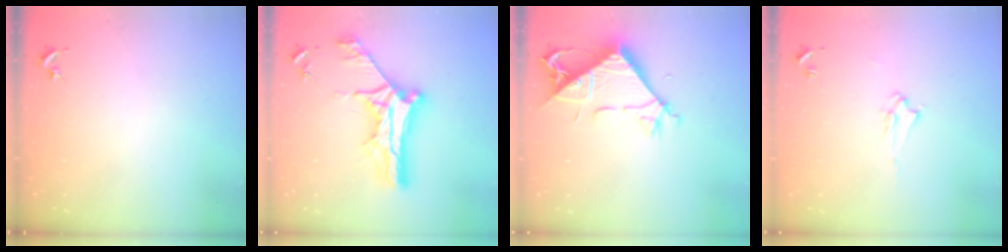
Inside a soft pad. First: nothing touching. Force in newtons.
{"total": 13.8, "press": 13.8, "slide": 1.0}
{"total": 9.3, "press": 9.2, "slide": 0.9}
{"total": 1.9, "press": 1.9, "slide": 0.3}